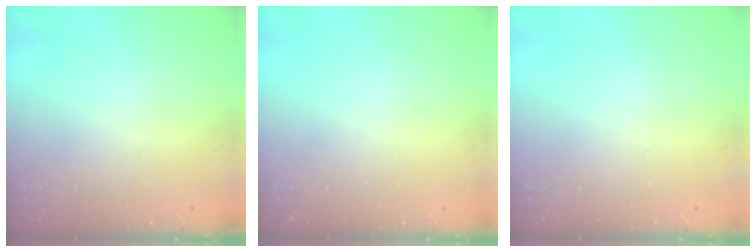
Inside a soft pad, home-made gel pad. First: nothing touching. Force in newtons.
{"total": 0.0}
{"total": 0.0}